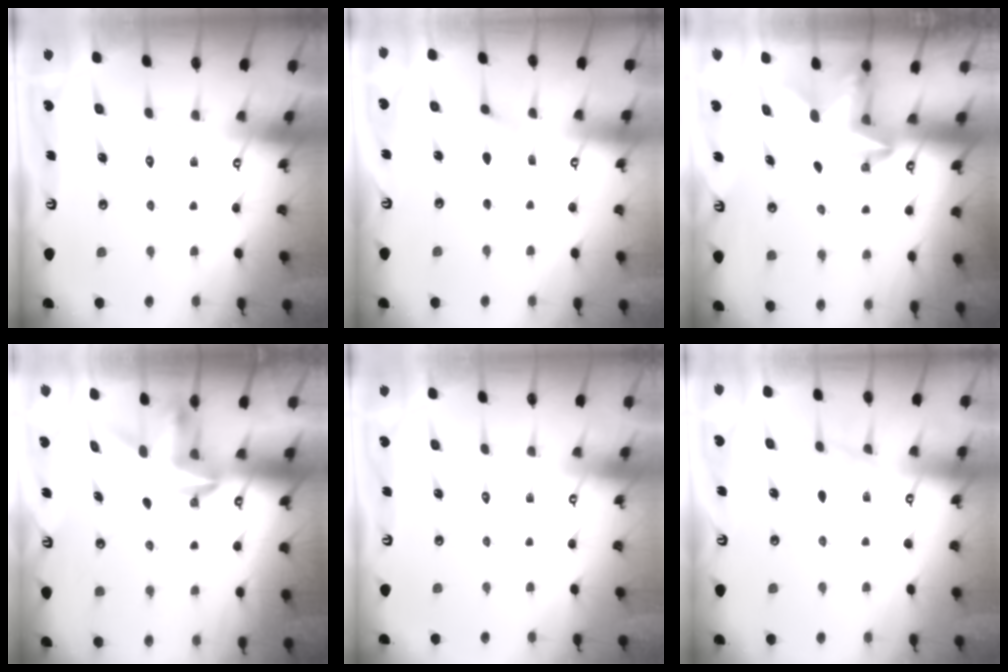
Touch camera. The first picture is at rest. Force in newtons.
{"total": 3.0, "press": 2.5, "slide": 1.6}
{"total": 2.8, "press": 2.8, "slide": 0.6}
{"total": 3.2, "press": 3.2, "slide": 0.5}
{"total": 0.0}
{"total": 4.8, "press": 4.8, "slide": 0.5}